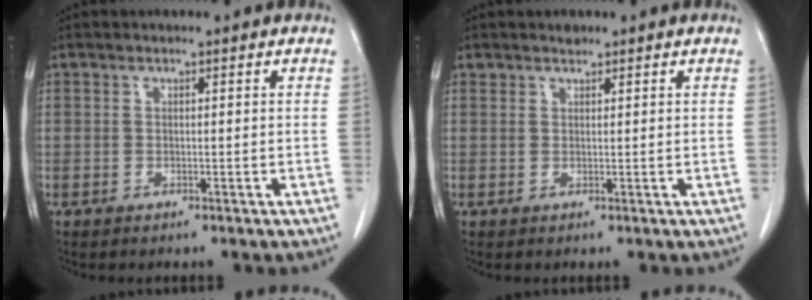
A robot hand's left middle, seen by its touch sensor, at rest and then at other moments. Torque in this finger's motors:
{"motor_torque": [0.25, -0.21, -0.04, 0.01]}